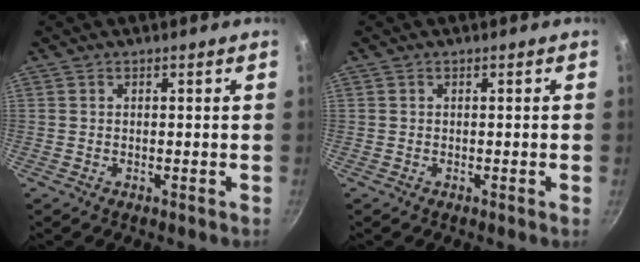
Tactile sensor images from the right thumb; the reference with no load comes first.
{"total": 0.8, "force": [-0.2, -0.1, 0.7], "torque": [-0.012, 0.000, -0.005]}